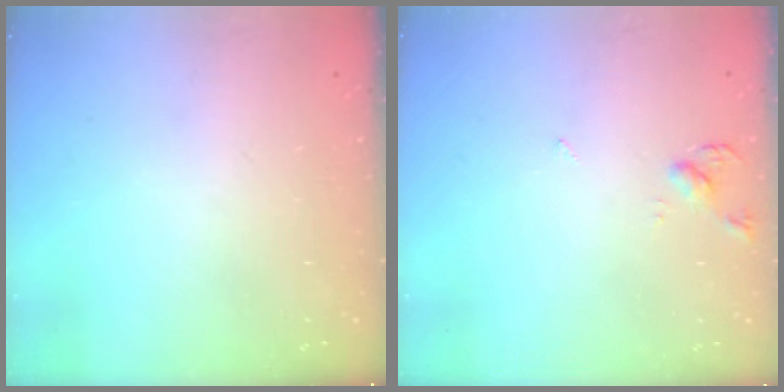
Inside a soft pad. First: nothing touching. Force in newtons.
{"total": 4.0, "press": 3.9, "slide": 0.8}